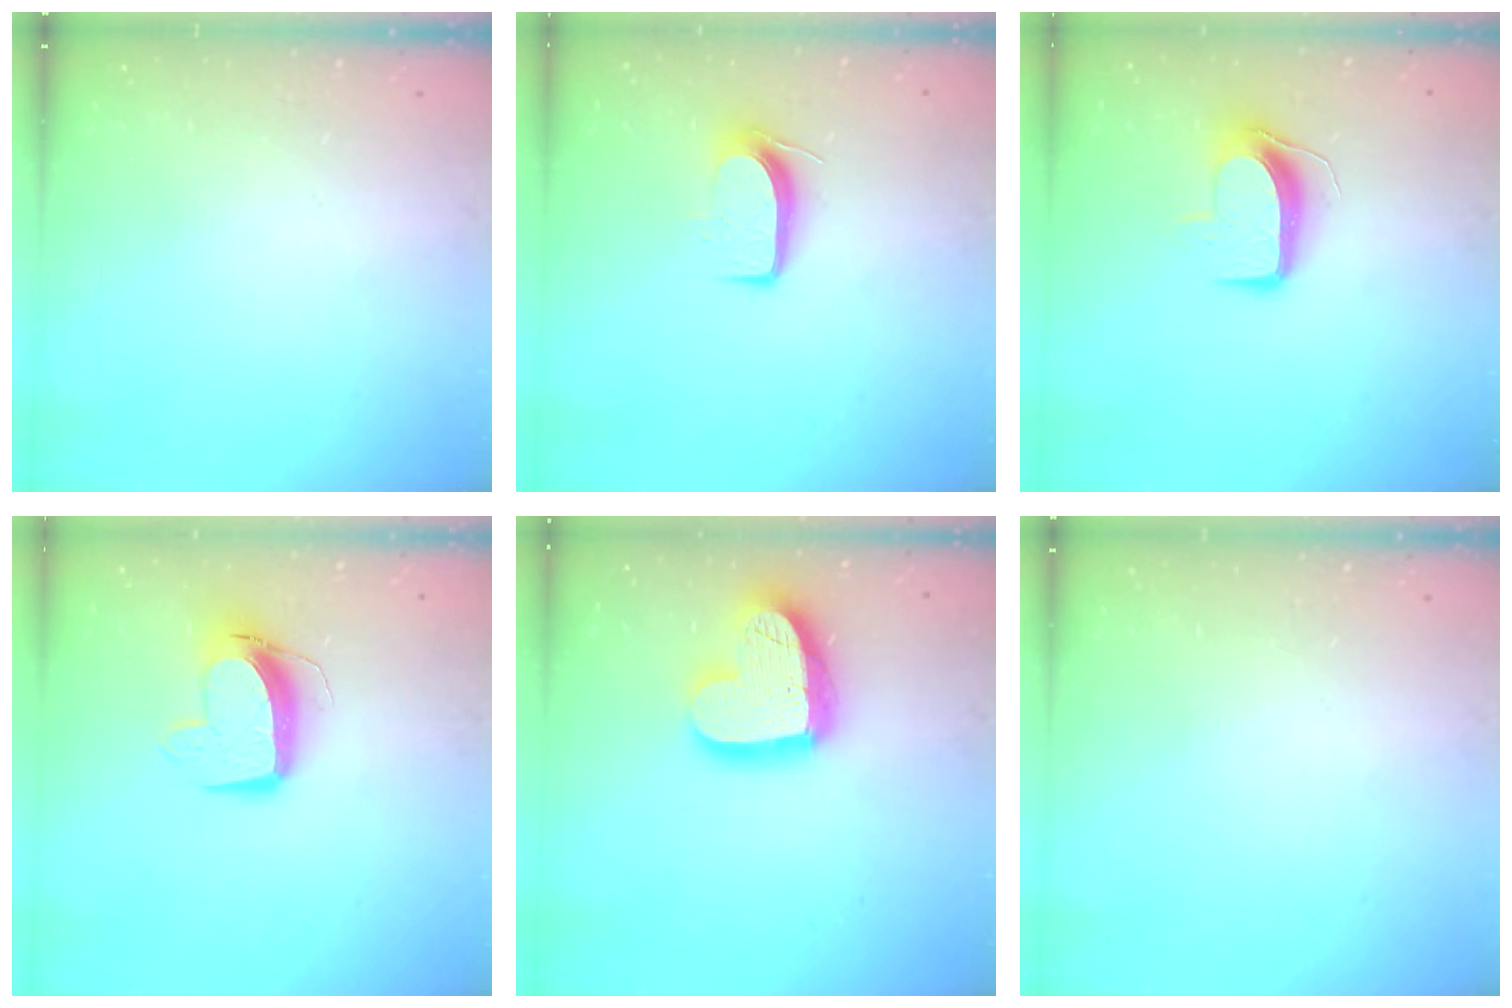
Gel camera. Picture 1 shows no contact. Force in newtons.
{"total": 8.0, "press": 8.0, "slide": 0.9}
{"total": 9.2, "press": 9.2, "slide": 0.3}
{"total": 11.1, "press": 11.0, "slide": 1.0}
{"total": 18.7, "press": 18.7, "slide": 1.4}
{"total": 0.0}